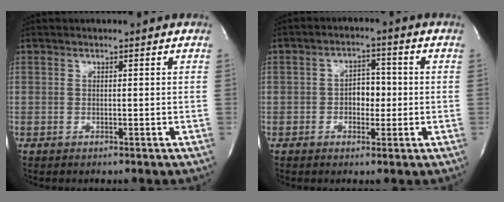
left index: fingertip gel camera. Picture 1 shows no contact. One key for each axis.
{"total": 4.1, "fx": -0.5, "fy": 2.6, "fz": 3.2, "tx": -0.046, "ty": 0.012, "tz": -0.010}